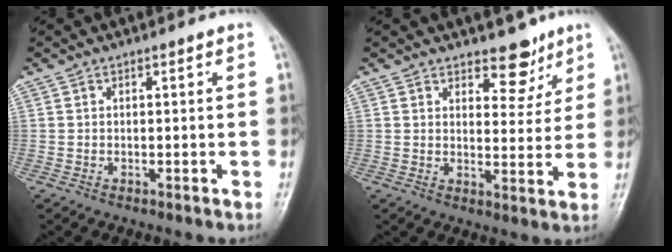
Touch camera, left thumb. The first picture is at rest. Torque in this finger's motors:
{"motor_torque": [-0.21, 0.13, 0.18, 0.18, 0.05]}